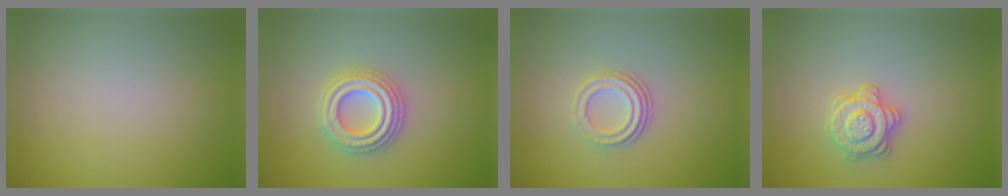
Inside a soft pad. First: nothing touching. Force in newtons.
{"total": 4.4, "press": 4.3, "slide": 0.8}
{"total": 2.9, "press": 2.0, "slide": 2.0}
{"total": 2.8, "press": 2.7, "slide": 0.7}